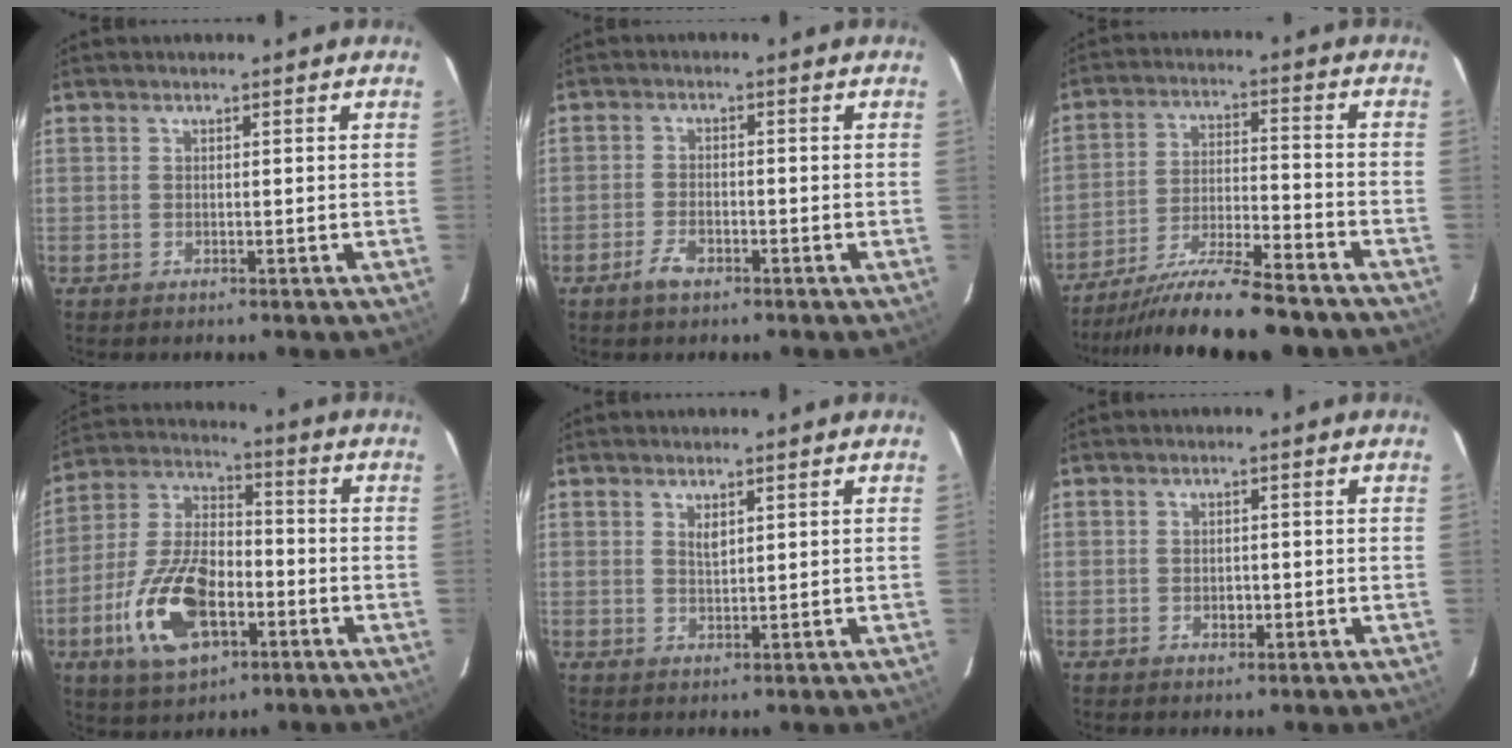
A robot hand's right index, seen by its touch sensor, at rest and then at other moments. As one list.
[{"total": 3.7, "force": [-2.5, 1.5, 2.3], "torque": [-0.055, 0.000, -0.047]}, {"total": 18.7, "force": [-16.5, 2.0, 8.6], "torque": [-0.170, -0.039, -0.260]}, {"total": 16.8, "force": [-6.5, 8.6, 12.9], "torque": [-0.273, 0.002, -0.113]}, {"total": 1.7, "force": [0.9, 0.7, 1.3], "torque": [-0.021, 0.001, 0.017]}, {"total": 1.9, "force": [-0.6, 1.4, 1.1], "torque": [-0.019, 0.004, -0.008]}]